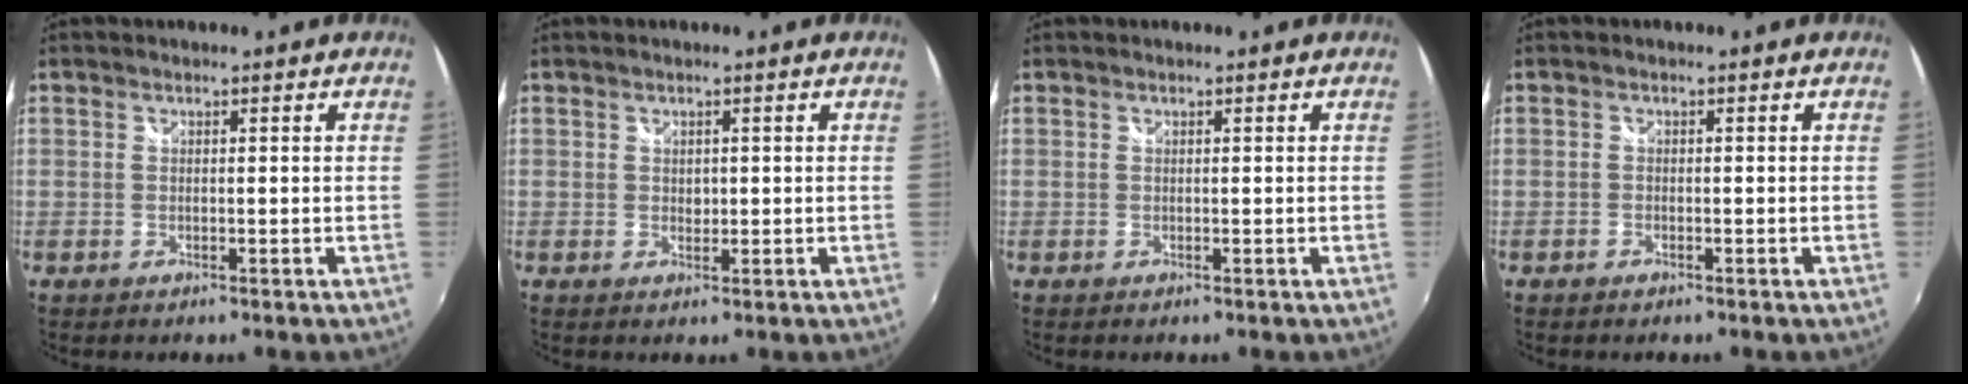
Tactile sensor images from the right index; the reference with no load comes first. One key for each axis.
{"total": 0.9, "fx": 0.1, "fy": 0.8, "fz": 0.4, "tx": -0.004, "ty": 0.000, "tz": 0.001}
{"total": 0.0}
{"total": 0.8, "fx": -0.6, "fy": 0.4, "fz": 0.1, "tx": -0.005, "ty": -0.002, "tz": -0.014}